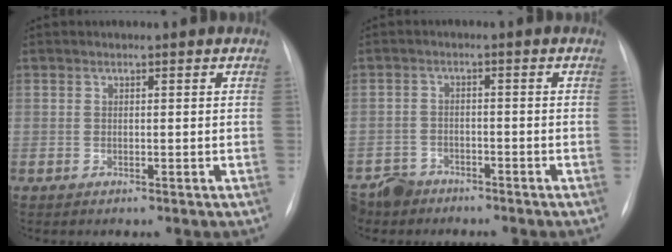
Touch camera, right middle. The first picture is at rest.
{"total": 5.4, "force": [-4.5, 2.8, 0.4], "torque": [-0.010, -0.006, -0.083]}